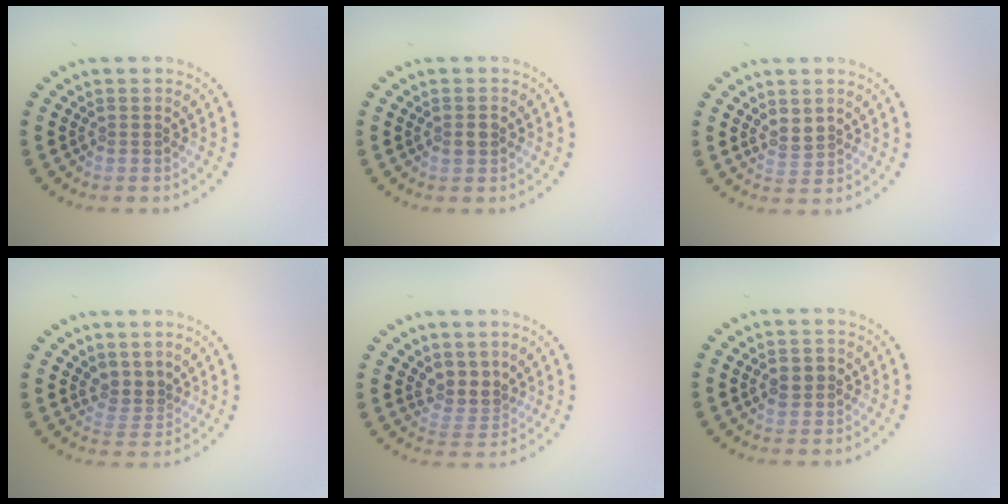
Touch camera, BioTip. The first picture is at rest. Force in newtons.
{"total": 0.9, "press": 0.9, "slide": 0.0}
{"total": 1.4, "press": 1.2, "slide": 0.6}
{"total": 1.9, "press": 1.2, "slide": 1.4}
{"total": 2.5, "press": 1.9, "slide": 1.6}
{"total": 1.6, "press": 1.6, "slide": 0.2}